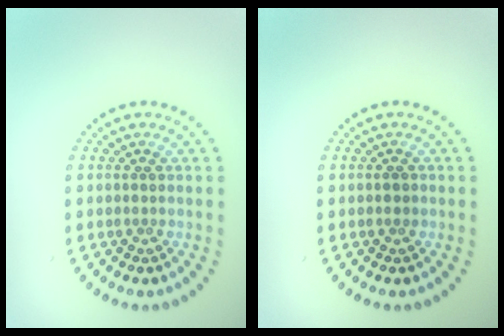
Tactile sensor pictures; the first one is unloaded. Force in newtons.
{"total": 0.7, "press": 0.7, "slide": 0.1}